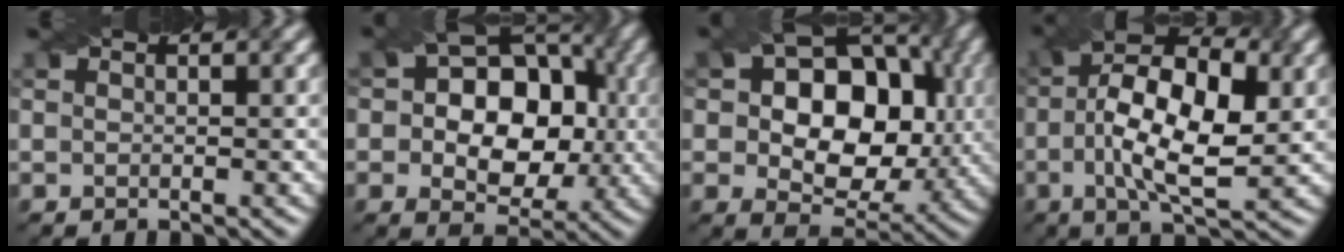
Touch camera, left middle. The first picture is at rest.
{"total": 10.7, "force": [0.4, 8.1, 7.1], "torque": [-0.080, 0.013, -0.003]}
{"total": 11.6, "force": [1.4, 8.4, 7.9], "torque": [-0.118, 0.004, 0.019]}
{"total": 10.1, "force": [-0.3, 4.5, 9.0], "torque": [-0.166, 0.007, -0.010]}